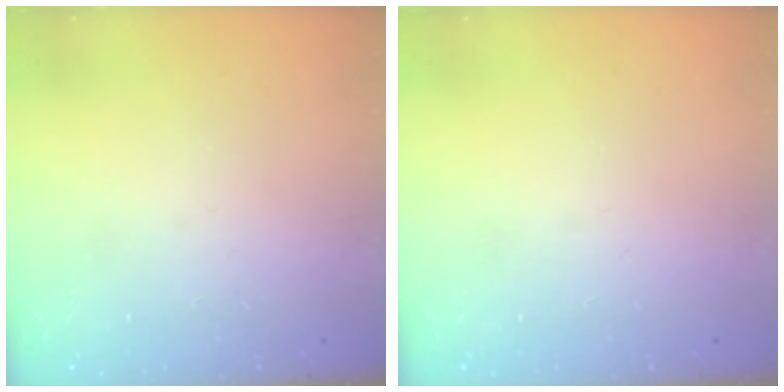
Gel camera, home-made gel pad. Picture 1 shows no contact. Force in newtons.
{"total": 0.0}